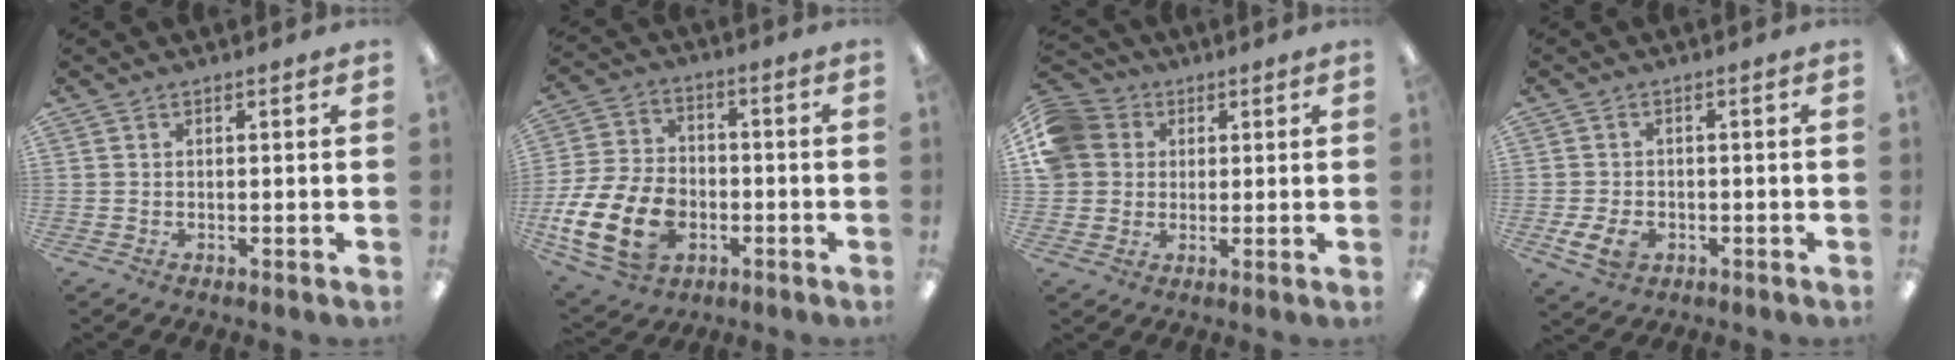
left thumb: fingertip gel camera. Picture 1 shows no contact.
{"total": 17.7, "force": [-6.0, 12.3, 11.3], "torque": [-0.236, 0.035, -0.101]}
{"total": 8.6, "force": [2.0, 7.9, 2.9], "torque": [-0.079, 0.010, 0.043]}
{"total": 5.7, "force": [-2.0, 3.6, 4.0], "torque": [-0.087, 0.005, -0.038]}